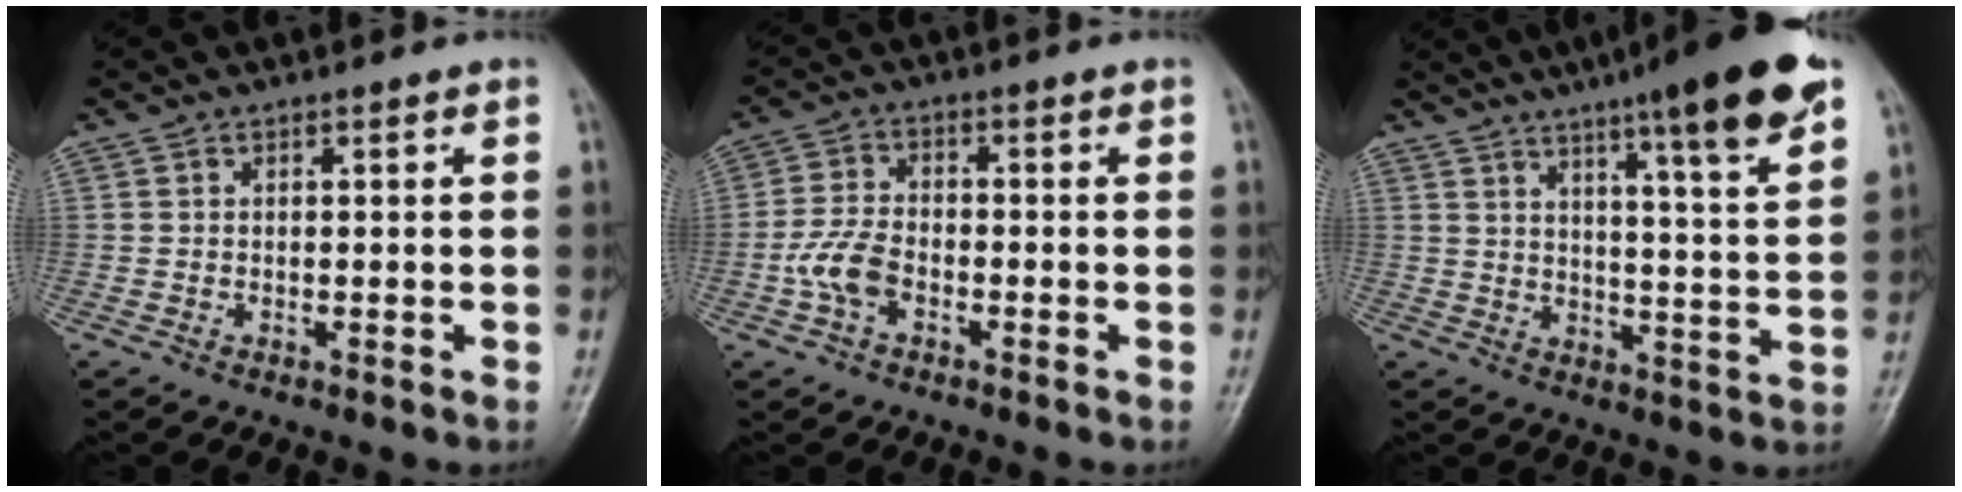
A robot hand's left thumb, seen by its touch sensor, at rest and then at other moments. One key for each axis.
{"total": 5.7, "fx": -2.3, "fy": 3.5, "fz": 4.0, "tx": -0.081, "ty": 0.017, "tz": -0.049}
{"total": 16.3, "fx": 10.1, "fy": 1.8, "fz": 12.6, "tx": -0.169, "ty": -0.044, "tz": 0.142}